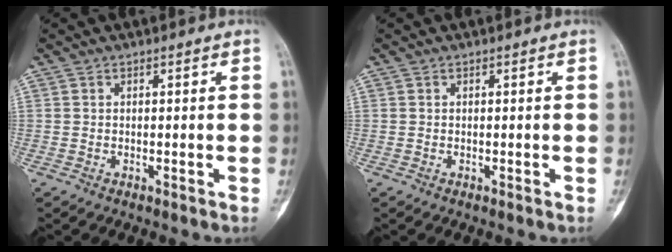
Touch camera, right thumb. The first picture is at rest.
{"total": 0.0}